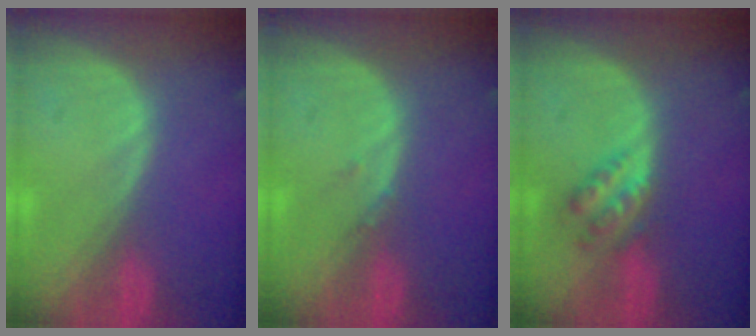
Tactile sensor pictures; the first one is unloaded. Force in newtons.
{"total": 0.7, "press": 0.7, "slide": 0.3}
{"total": 4.5, "press": 4.0, "slide": 2.0}